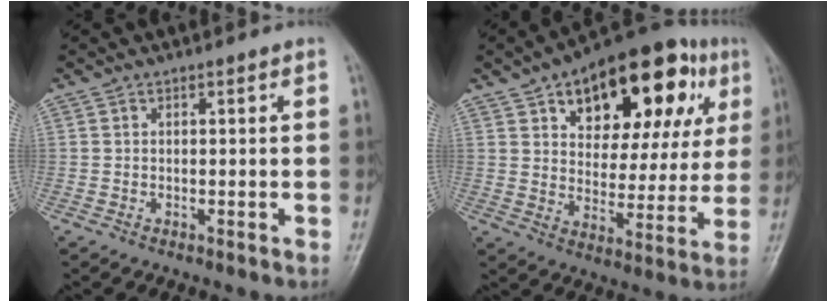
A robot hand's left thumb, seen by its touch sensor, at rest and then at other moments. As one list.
[{"total": 24.8, "force": [11.0, 13.2, 17.9], "torque": [-0.208, 0.008, 0.160]}]